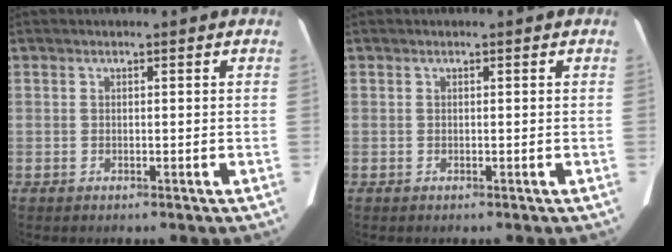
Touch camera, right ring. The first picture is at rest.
{"total": 0.0}